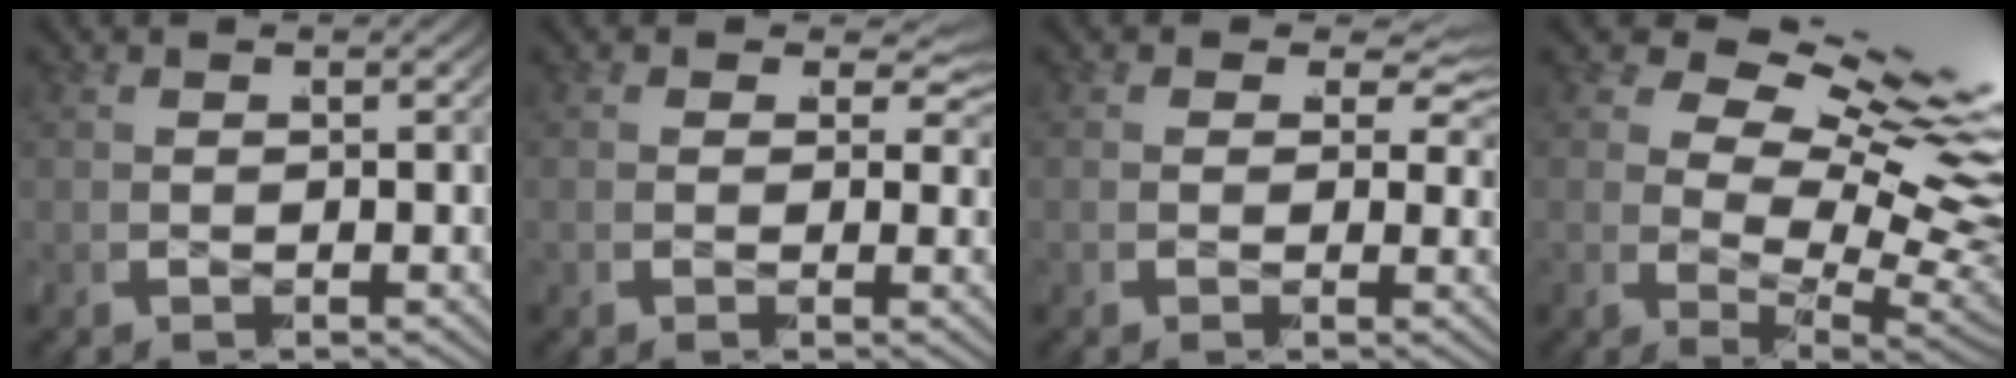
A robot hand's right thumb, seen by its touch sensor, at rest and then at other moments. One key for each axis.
{"total": 3.0, "fx": 0.6, "fy": 1.9, "fz": 2.3, "tx": -0.034, "ty": -0.006, "tz": 0.009}
{"total": 3.5, "fx": 0.7, "fy": 2.1, "fz": 2.6, "tx": -0.040, "ty": -0.006, "tz": 0.010}
{"total": 12.9, "fx": 0.9, "fy": 8.0, "fz": 10.1, "tx": -0.173, "ty": -0.035, "tz": 0.026}